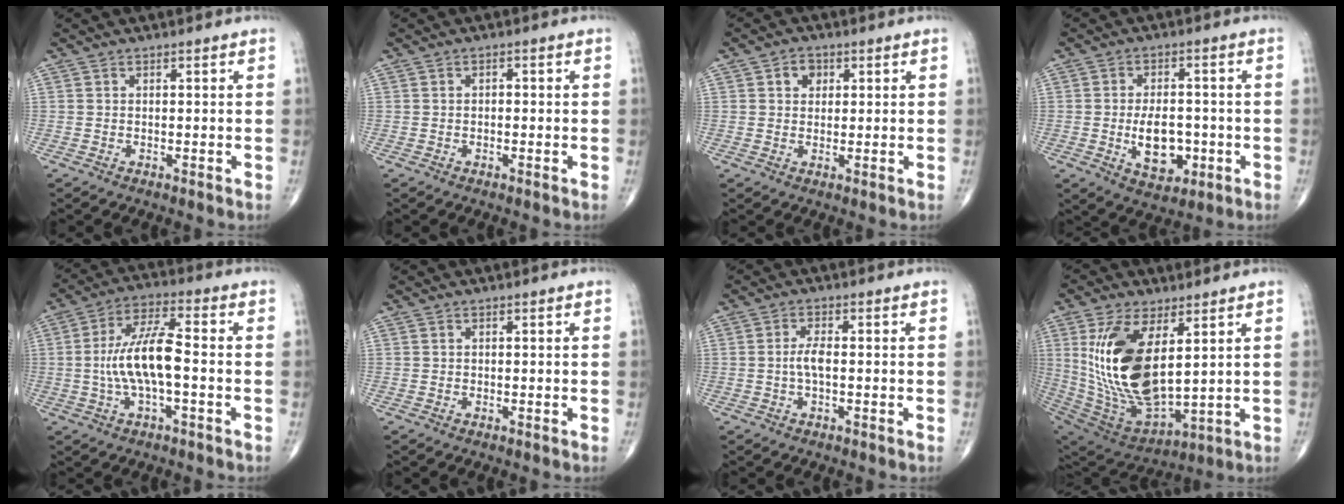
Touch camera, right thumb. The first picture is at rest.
{"total": 0.7, "force": [-0.1, 0.5, 0.5], "torque": [-0.001, 0.003, -0.004]}
{"total": 3.1, "force": [1.1, 2.5, 1.4], "torque": [-0.003, 0.000, 0.015]}
{"total": 9.1, "force": [-1.9, 5.4, 7.0], "torque": [-0.093, 0.004, -0.021]}
{"total": 11.5, "force": [-1.2, 3.7, 10.8], "torque": [-0.219, 0.032, -0.026]}
{"total": 0.0}
{"total": 2.8, "force": [-0.3, 0.9, 2.6], "torque": [-0.057, 0.004, -0.008]}
{"total": 20.8, "force": [4.9, 9.9, 17.6], "torque": [-0.346, -0.032, 0.111]}